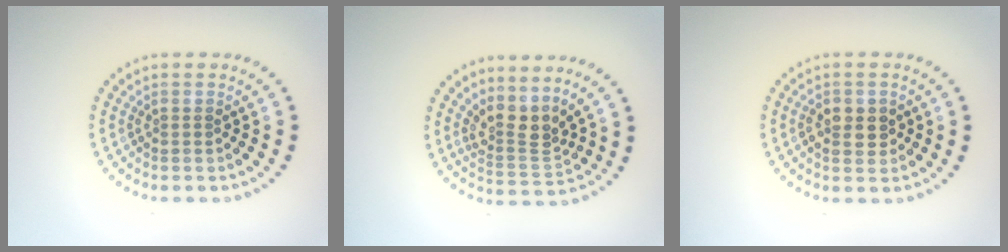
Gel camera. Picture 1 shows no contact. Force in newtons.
{"total": 3.2, "press": 2.3, "slide": 2.2}
{"total": 2.5, "press": 2.5, "slide": 0.4}